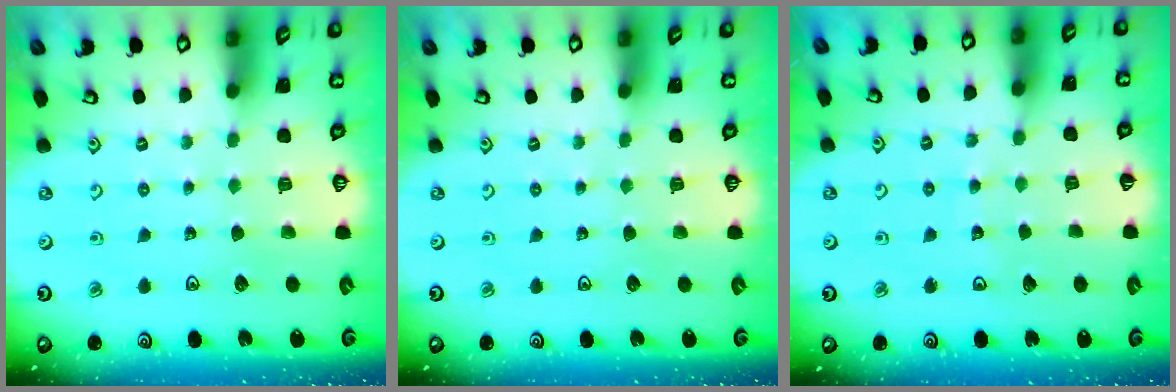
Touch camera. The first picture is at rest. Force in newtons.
{"total": 0.0}
{"total": 6.1, "press": 6.0, "slide": 0.7}